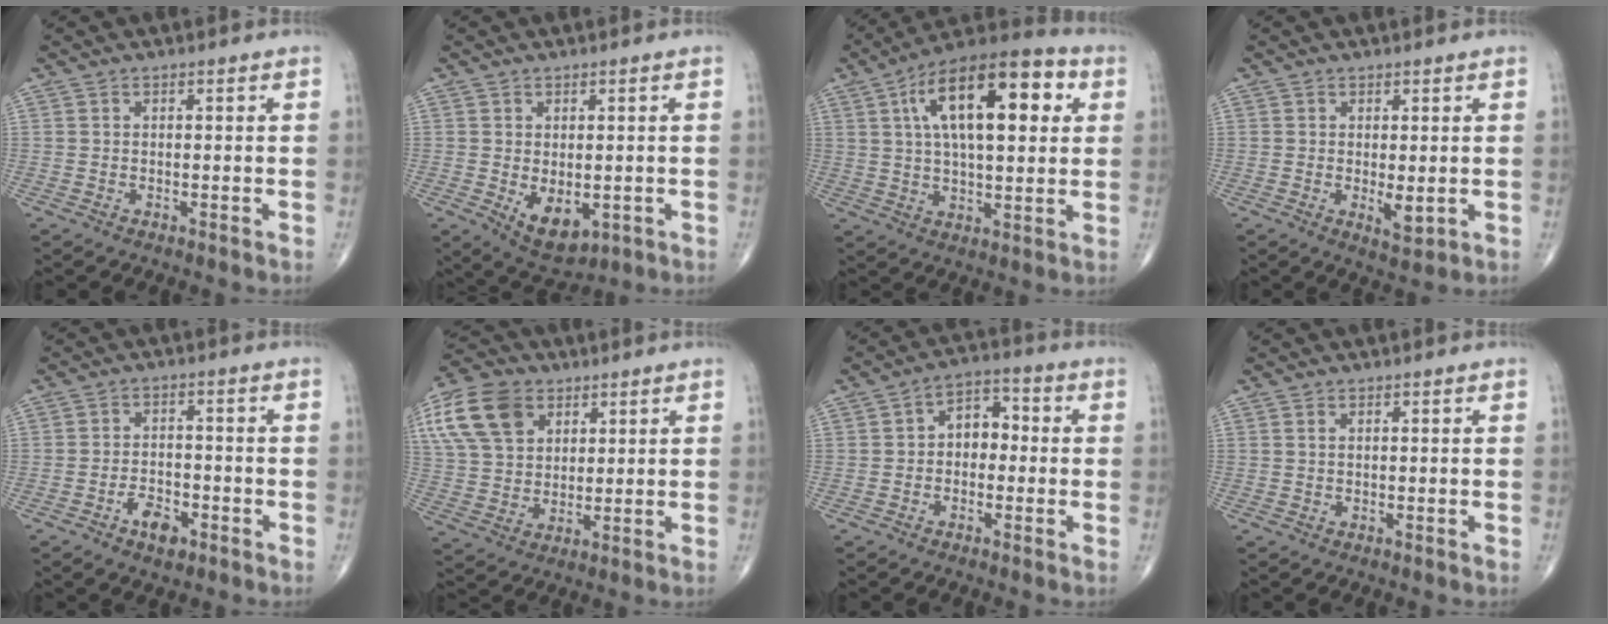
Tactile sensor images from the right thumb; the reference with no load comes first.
{"total": 7.4, "force": [-1.5, 4.4, 5.8], "torque": [-0.075, -0.011, -0.007]}
{"total": 21.2, "force": [6.2, 9.0, 18.2], "torque": [-0.277, 0.013, 0.089]}
{"total": 3.2, "force": [-0.2, 1.3, 2.9], "torque": [-0.042, -0.010, 0.002]}
{"total": 5.3, "force": [-2.9, 2.8, 3.4], "torque": [-0.044, 0.018, -0.047]}
{"total": 15.9, "force": [6.8, 11.0, 9.3], "torque": [-0.183, -0.001, 0.128]}
{"total": 6.4, "force": [-0.2, 4.5, 4.6], "torque": [-0.046, 0.026, -0.018]}
{"total": 0.5, "force": [0.2, 0.2, 0.4], "torque": [-0.012, 0.005, 0.005]}